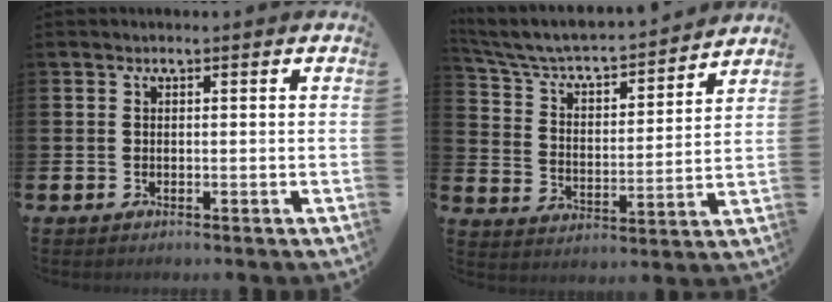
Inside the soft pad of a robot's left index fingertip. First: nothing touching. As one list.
[{"total": 6.4, "force": [5.8, 1.6, 2.1], "torque": [-0.074, -0.046, 0.094]}]